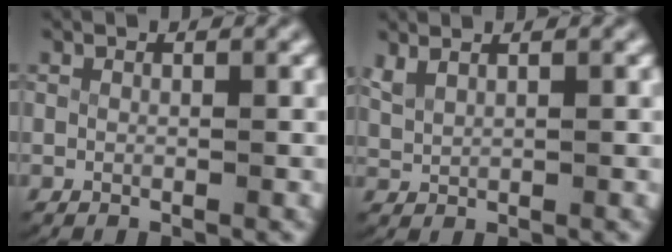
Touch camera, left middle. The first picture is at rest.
{"total": 1.9, "force": [1.3, 1.0, 1.0], "torque": [-0.031, 0.000, 0.034]}